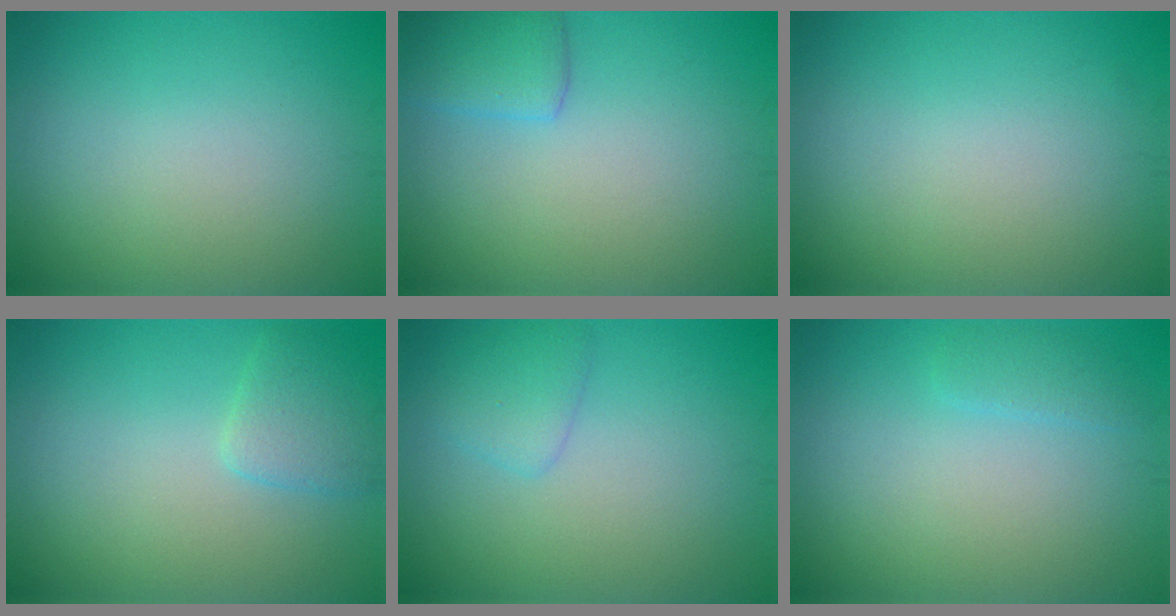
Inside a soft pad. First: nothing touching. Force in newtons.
{"total": 2.5, "press": 2.5, "slide": 0.2}
{"total": 0.0}
{"total": 2.2, "press": 2.2, "slide": 0.1}
{"total": 1.9, "press": 1.9, "slide": 0.2}
{"total": 1.2, "press": 1.2, "slide": 0.2}